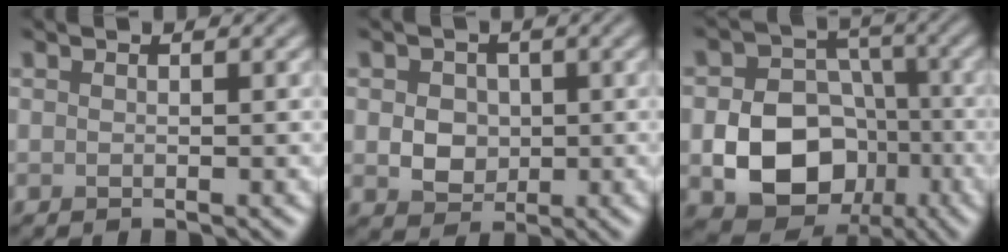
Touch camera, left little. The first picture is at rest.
{"total": 3.5, "force": [0.2, 2.9, 1.9], "torque": [-0.032, 0.002, -0.005]}
{"total": 9.5, "force": [-2.8, 7.5, 5.2], "torque": [-0.080, -0.016, -0.051]}